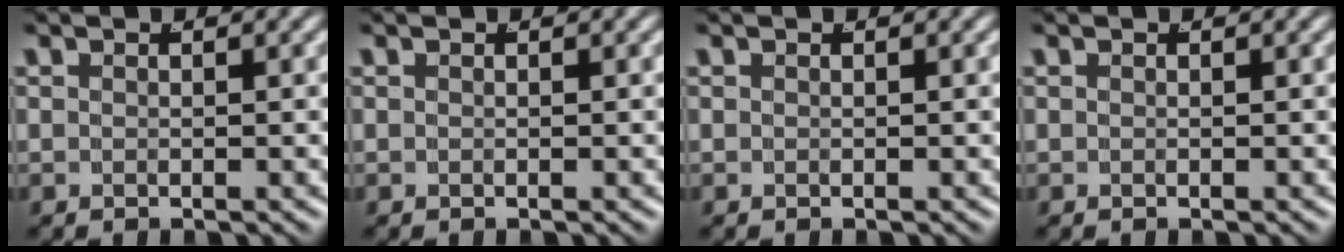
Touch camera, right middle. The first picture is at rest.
{"total": 0.0}
{"total": 0.0}
{"total": 0.0}